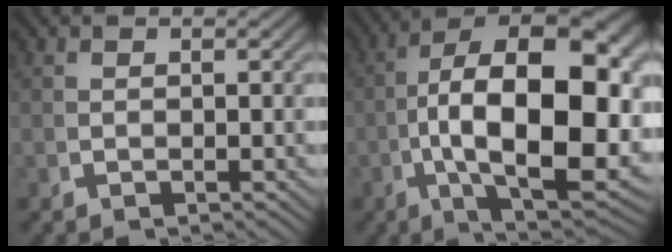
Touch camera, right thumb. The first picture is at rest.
{"total": 18.8, "force": [-0.9, 9.9, 16.0], "torque": [-0.269, -0.079, 0.027]}